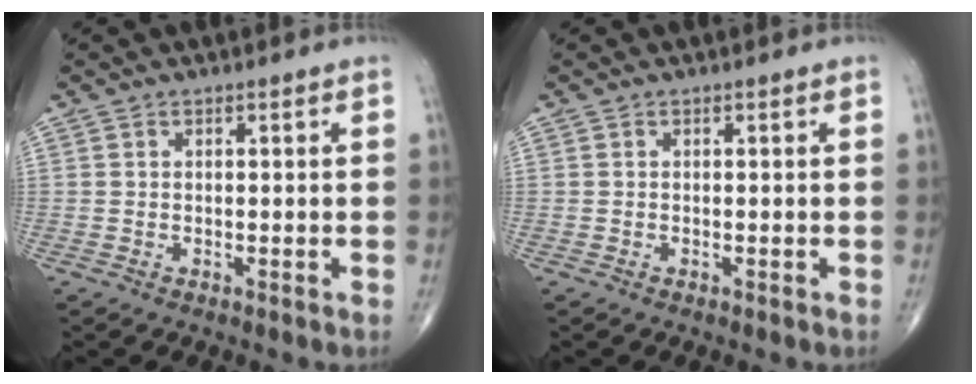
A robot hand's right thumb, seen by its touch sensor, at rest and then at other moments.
{"total": 0.0}